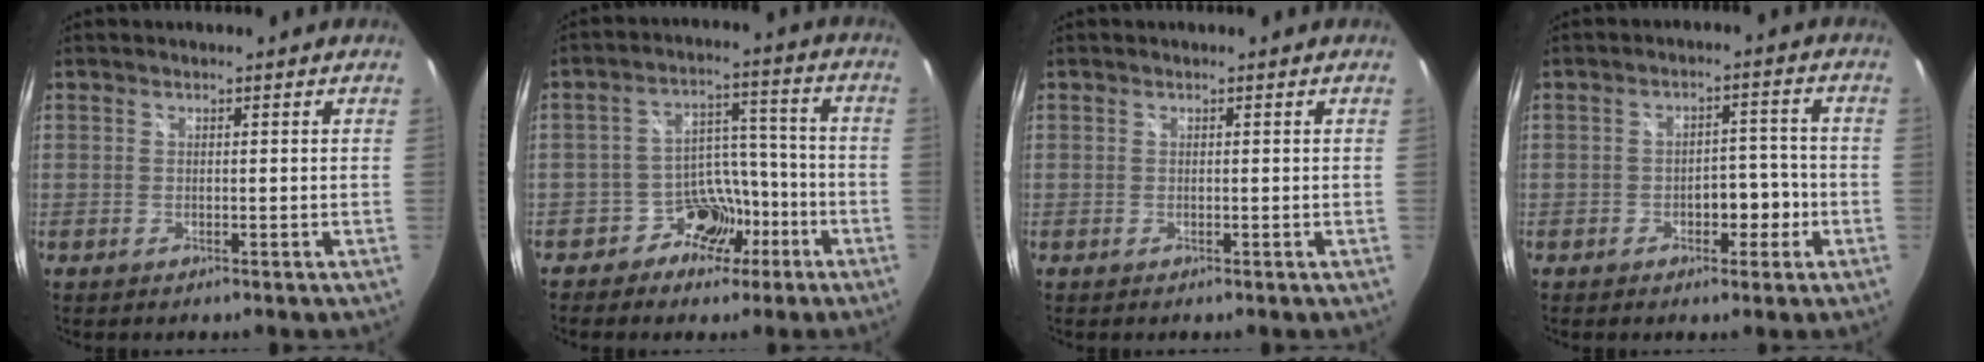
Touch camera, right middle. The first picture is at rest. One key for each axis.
{"total": 8.5, "fx": -5.3, "fy": 6.2, "fz": 2.3, "tx": -0.030, "ty": 0.039, "tz": -0.082}
{"total": 0.0}
{"total": 4.2, "fx": -1.5, "fy": 2.7, "fz": 2.8, "tx": -0.041, "ty": 0.009, "tz": -0.022}